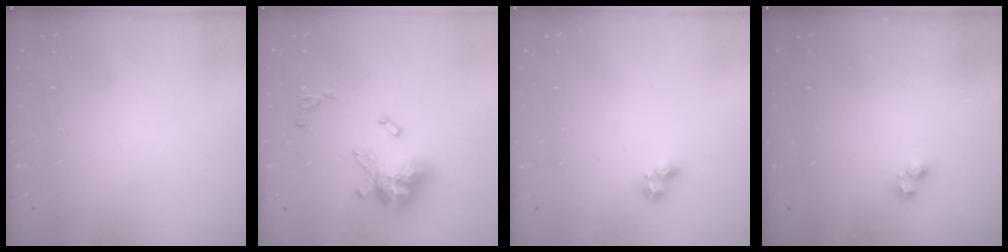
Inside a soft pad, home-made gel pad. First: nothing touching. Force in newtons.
{"total": 15.2, "press": 15.1, "slide": 1.7}
{"total": 3.5, "press": 3.3, "slide": 1.2}
{"total": 1.6, "press": 1.5, "slide": 0.3}